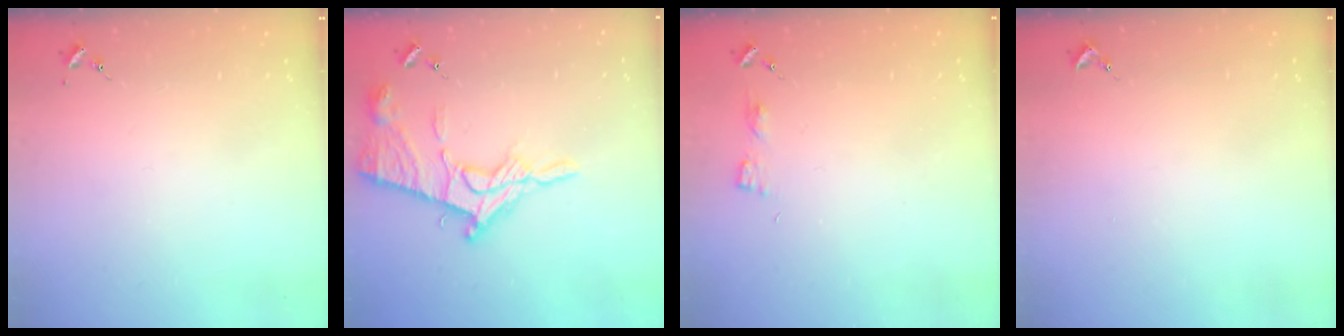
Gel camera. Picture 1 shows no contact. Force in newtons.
{"total": 15.7, "press": 15.7, "slide": 1.3}
{"total": 4.3, "press": 4.3, "slide": 0.5}
{"total": 0.9, "press": 0.9, "slide": 0.1}